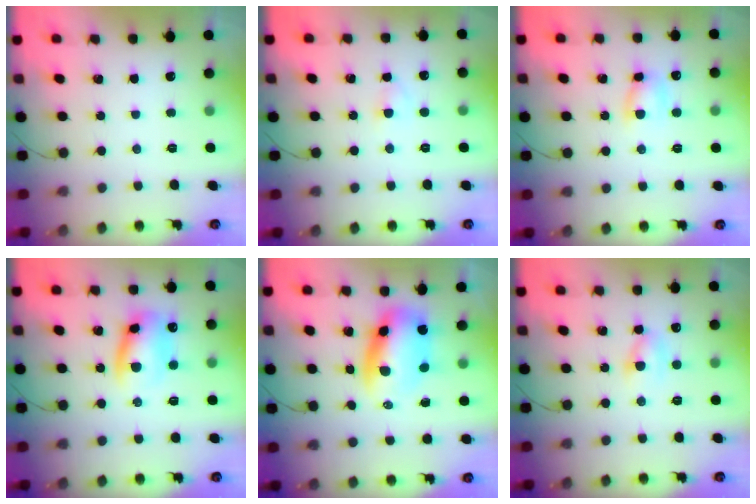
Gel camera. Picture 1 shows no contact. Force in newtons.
{"total": 2.2, "press": 2.0, "slide": 1.0}
{"total": 5.6, "press": 5.5, "slide": 0.7}
{"total": 11.9, "press": 11.7, "slide": 2.0}
{"total": 8.6, "press": 8.3, "slide": 2.3}
{"total": 3.9, "press": 3.6, "slide": 1.3}